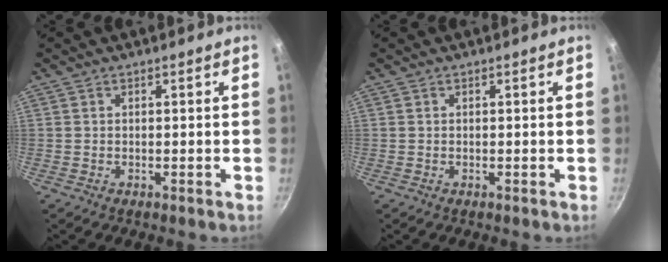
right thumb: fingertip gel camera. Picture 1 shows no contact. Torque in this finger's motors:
{"motor_torque": [-0.16, 0.13, 0.00, 0.00, 0.02]}